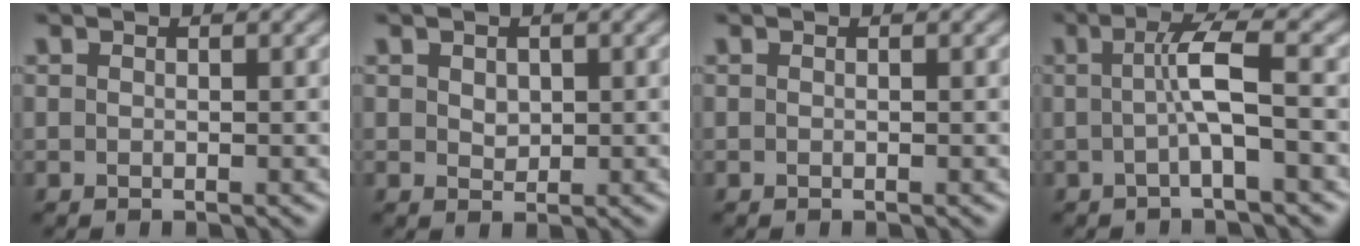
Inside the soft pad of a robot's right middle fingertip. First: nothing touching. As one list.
[{"total": 1.3, "force": [0.3, 0.9, 0.8], "torque": [-0.014, -0.002, 0.010]}, {"total": 0.0}, {"total": 3.7, "force": [-0.2, 0.5, 3.7], "torque": [-0.066, 0.006, -0.007]}]